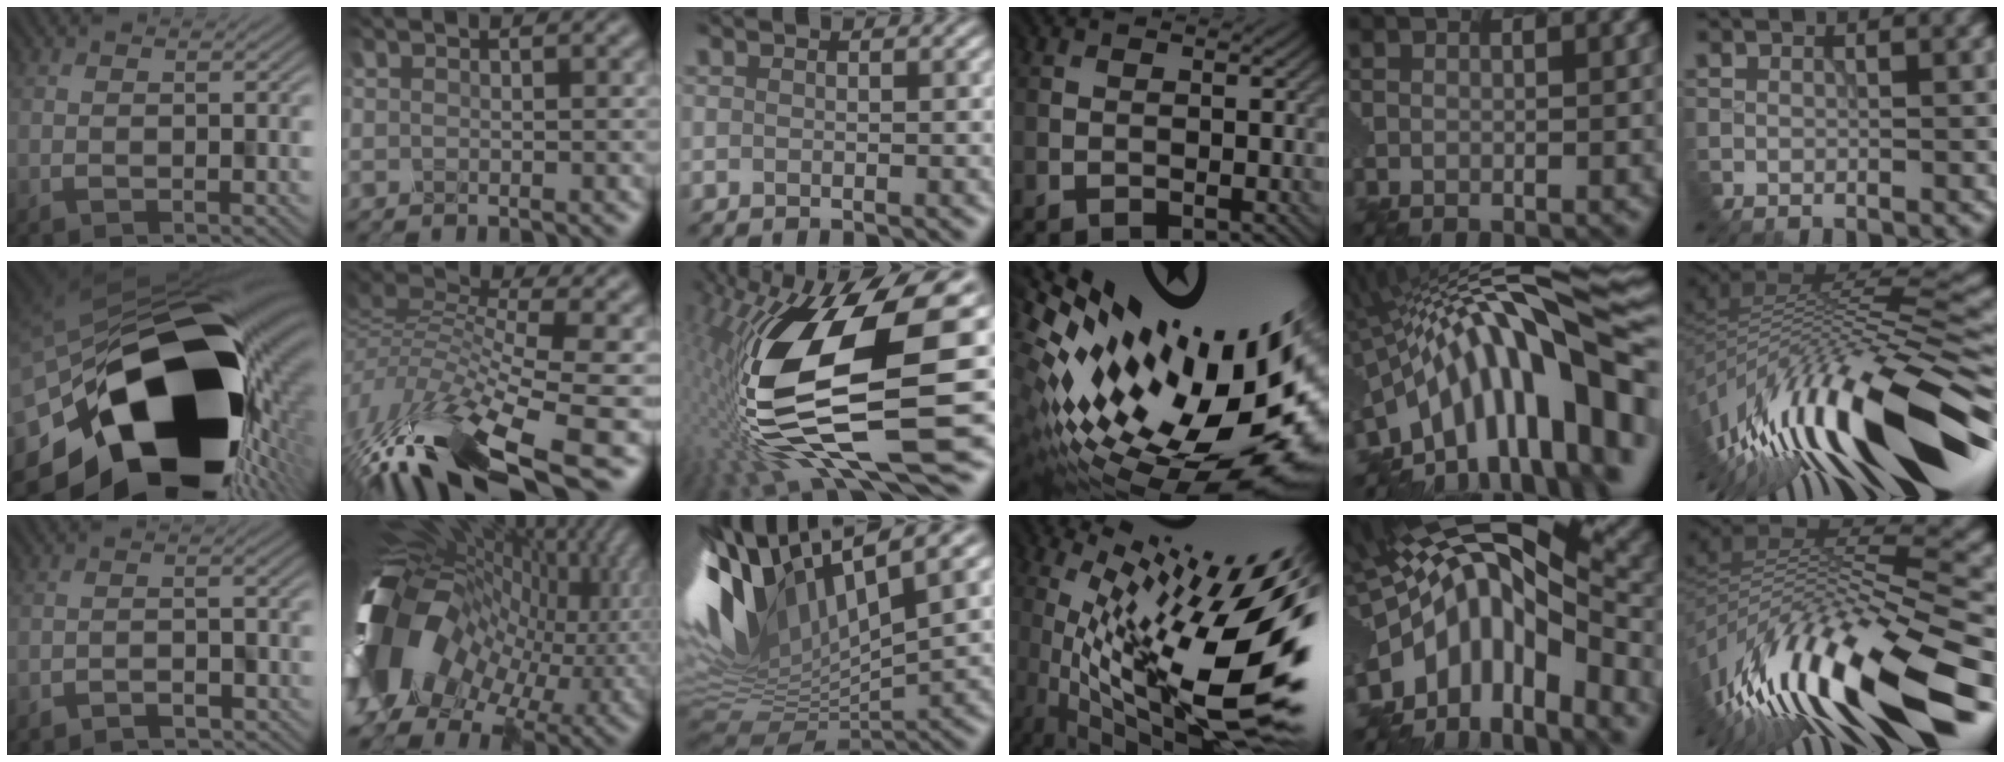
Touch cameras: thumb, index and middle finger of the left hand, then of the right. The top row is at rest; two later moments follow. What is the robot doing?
{"motion": "disassemble", "object": "hinged tin"}